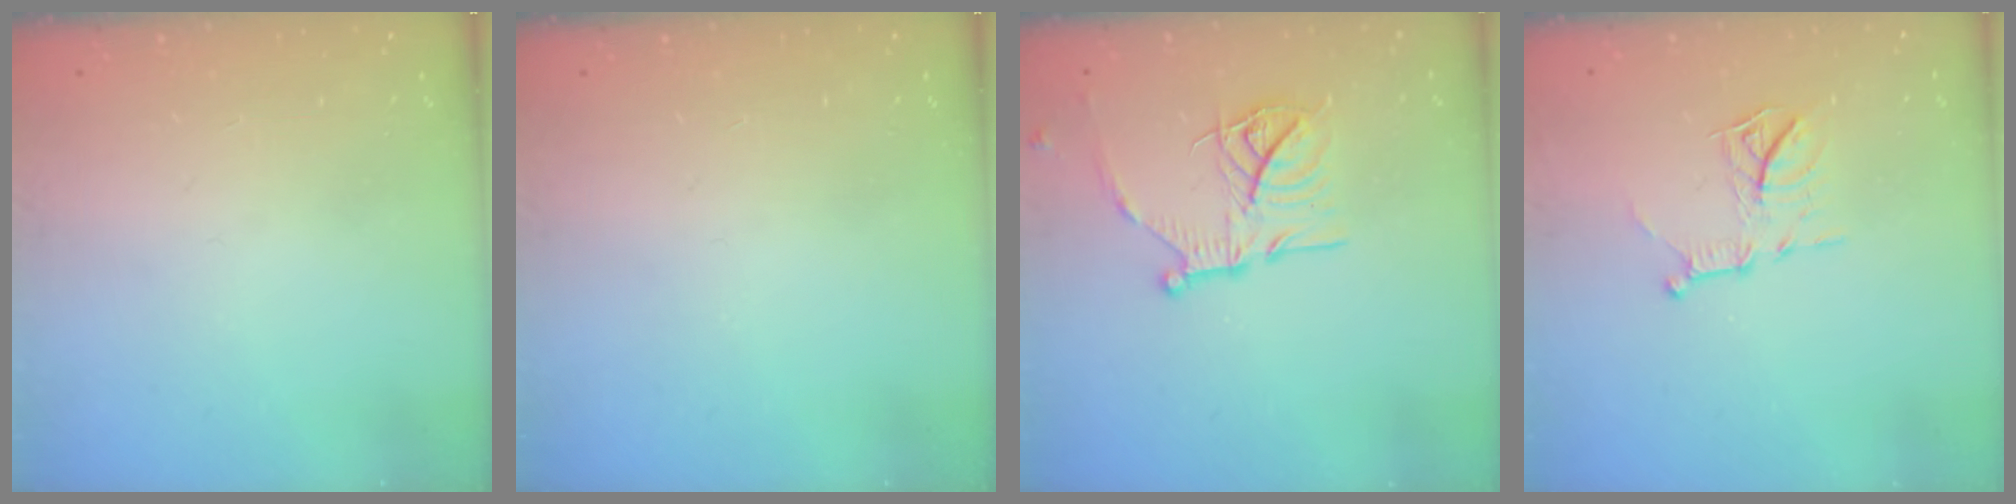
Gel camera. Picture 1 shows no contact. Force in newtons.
{"total": 0.0}
{"total": 17.1, "press": 17.0, "slide": 1.5}
{"total": 10.6, "press": 10.6, "slide": 0.8}